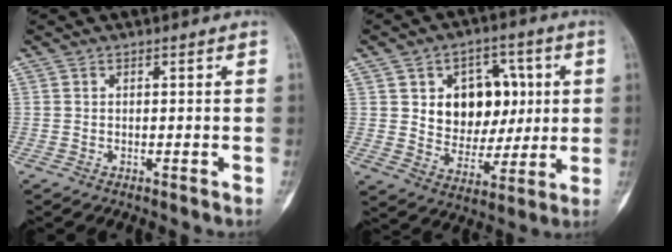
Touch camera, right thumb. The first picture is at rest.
{"total": 14.1, "force": [2.9, 10.6, 8.9], "torque": [-0.073, -0.004, 0.056]}